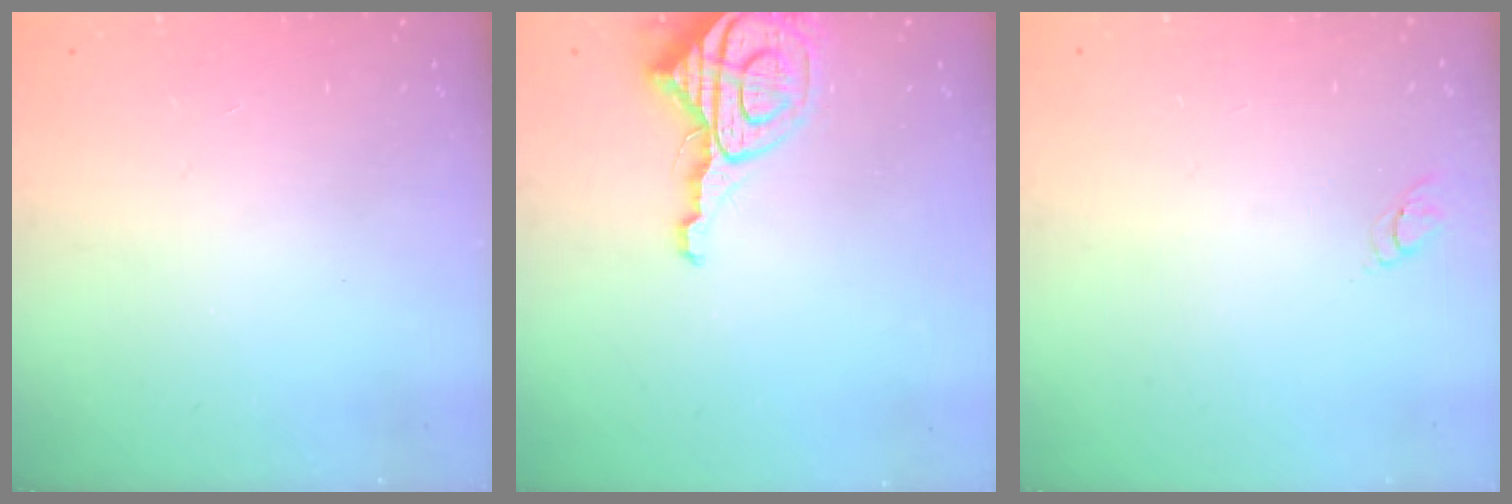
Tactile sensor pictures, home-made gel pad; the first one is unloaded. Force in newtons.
{"total": 9.3, "press": 9.3, "slide": 0.9}
{"total": 3.0, "press": 3.0, "slide": 0.3}